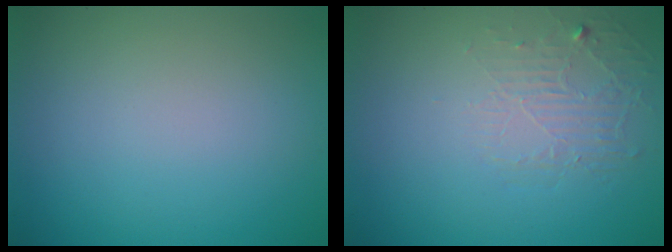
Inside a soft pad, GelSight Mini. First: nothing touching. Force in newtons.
{"total": 1.9, "press": 0.6, "slide": 1.8}